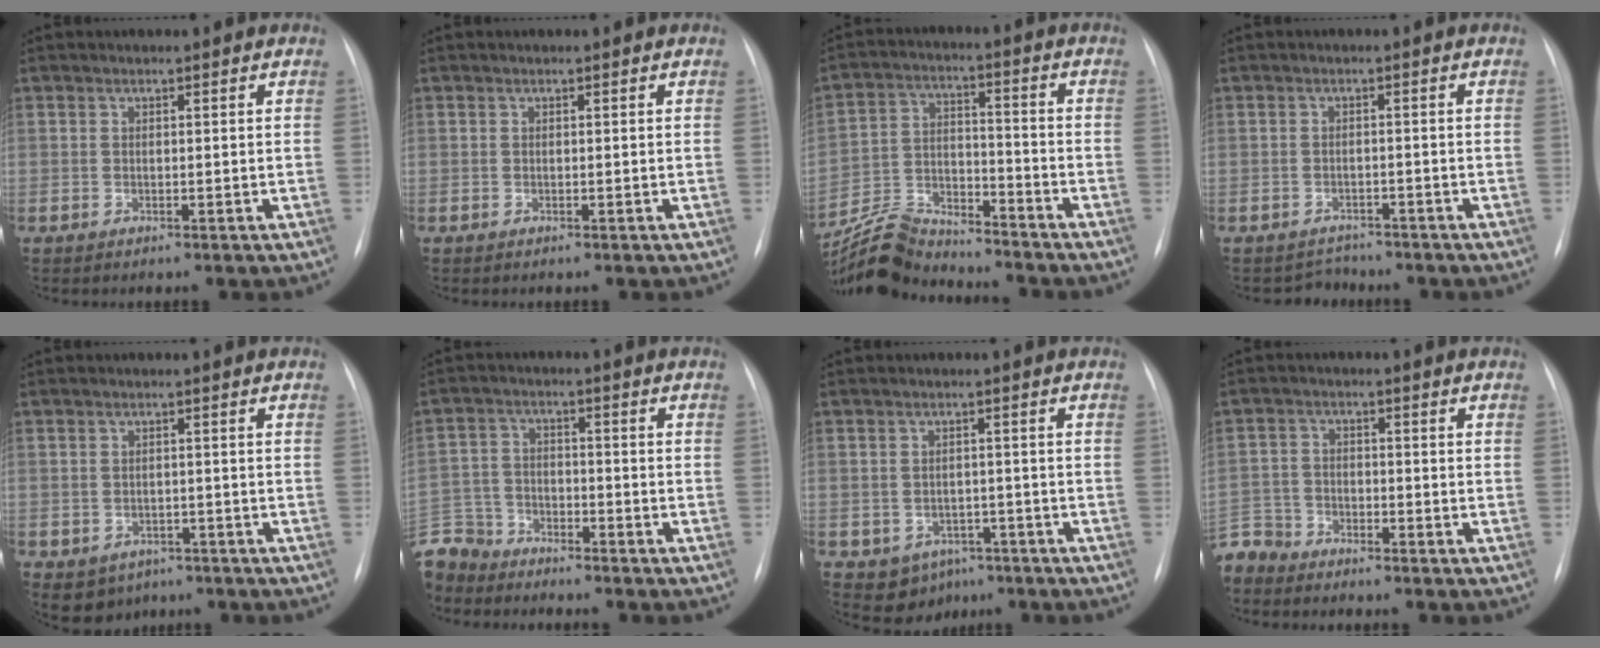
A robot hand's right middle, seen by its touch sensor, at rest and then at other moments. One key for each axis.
{"total": 0.0}
{"total": 10.5, "fx": -10.2, "fy": 1.6, "fz": 1.6, "tx": -0.037, "ty": 0.015, "tz": -0.190}
{"total": 2.7, "fx": -2.3, "fy": 1.2, "fz": -0.8, "tx": 0.009, "ty": 0.005, "tz": -0.034}
{"total": 4.9, "fx": -2.9, "fy": 3.8, "fz": 1.1, "tx": -0.015, "ty": 0.009, "tz": -0.031}
{"total": 10.5, "fx": -9.6, "fy": 4.0, "fz": 1.4, "tx": -0.045, "ty": 0.007, "tz": -0.184}
{"total": 5.6, "fx": -3.2, "fy": 4.3, "fz": 1.5, "tx": -0.018, "ty": 0.011, "tz": -0.033}
{"total": 6.7, "fx": -6.3, "fy": 2.4, "fz": 0.2, "tx": -0.004, "ty": -0.003, "tz": -0.125}